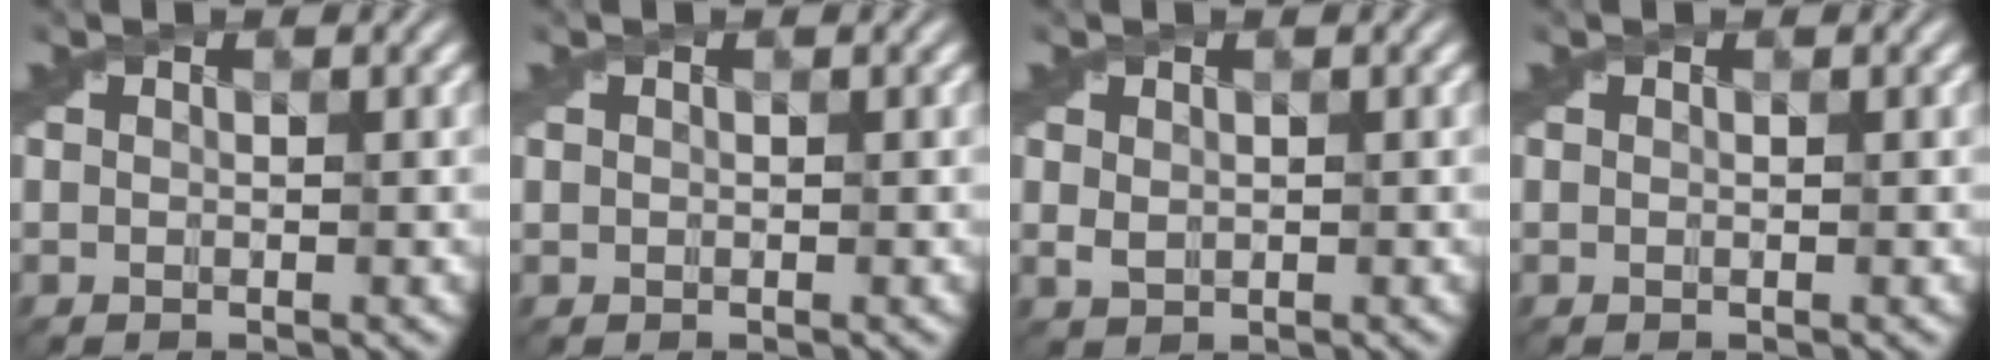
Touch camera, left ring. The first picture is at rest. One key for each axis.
{"total": 0.0}
{"total": 1.1, "fx": 0.3, "fy": 0.9, "fz": 0.6, "tx": -0.016, "ty": -0.001, "tz": 0.011}
{"total": 0.0}